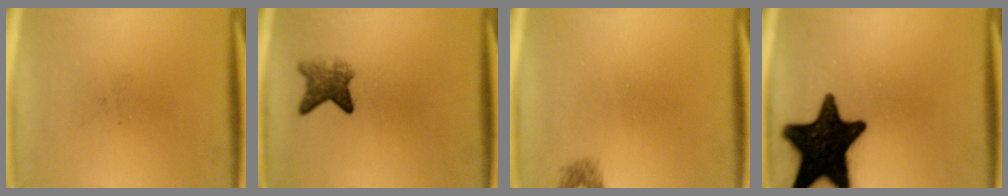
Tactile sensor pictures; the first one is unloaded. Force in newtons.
{"total": 3.9}
{"total": 1.1}
{"total": 19.3}